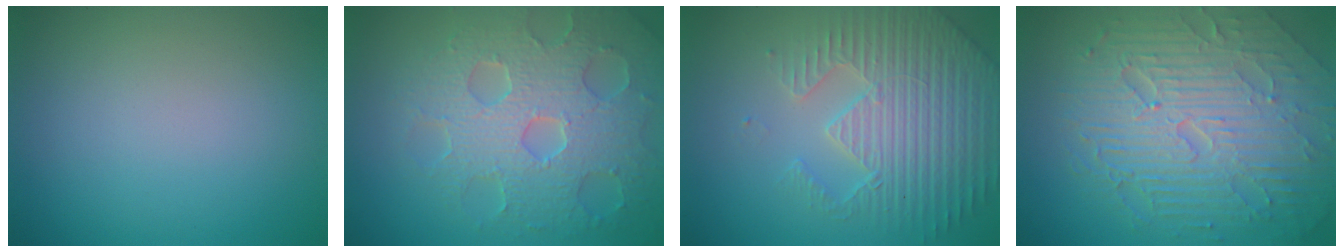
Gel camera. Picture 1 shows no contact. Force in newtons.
{"total": 7.8, "press": 6.0, "slide": 5.1}
{"total": 4.7, "press": 4.6, "slide": 1.0}
{"total": 9.9, "press": 6.4, "slide": 7.5}